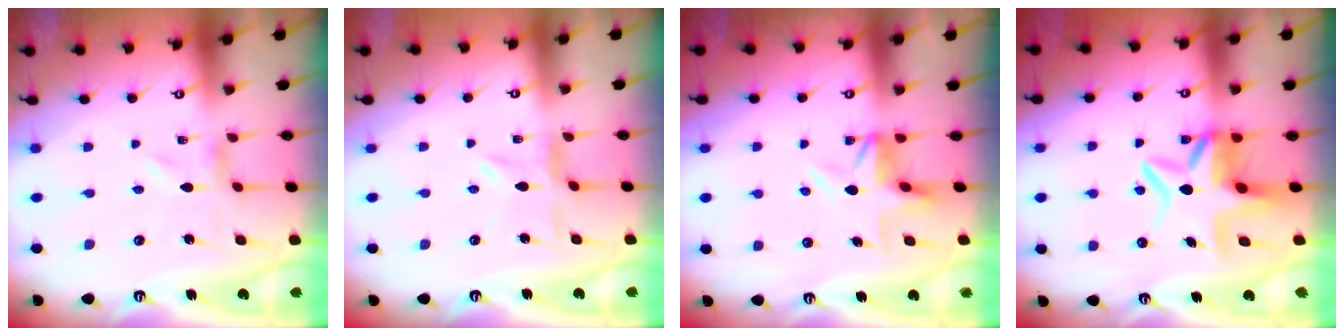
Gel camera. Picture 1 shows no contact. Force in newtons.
{"total": 2.8, "press": 2.7, "slide": 0.3}
{"total": 4.4, "press": 3.9, "slide": 2.1}
{"total": 8.0, "press": 7.4, "slide": 2.9}